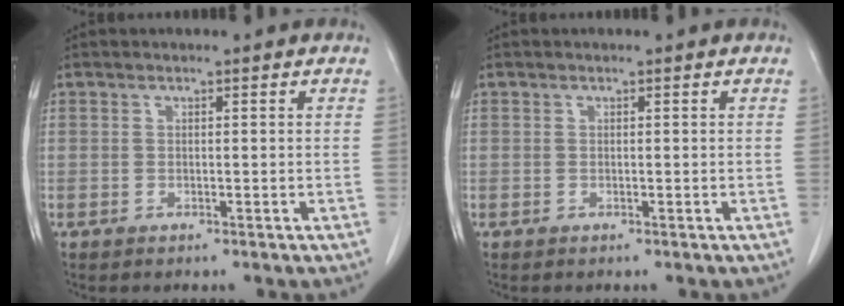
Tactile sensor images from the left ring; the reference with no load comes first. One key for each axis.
{"total": 0.0}